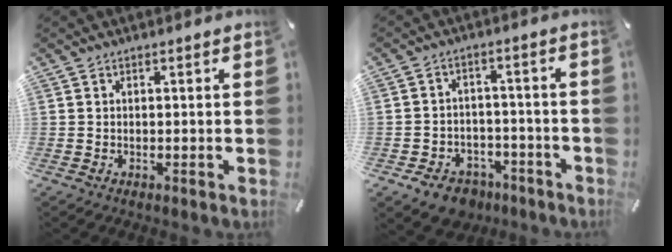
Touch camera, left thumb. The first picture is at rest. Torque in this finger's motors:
{"motor_torque": [-0.09, 0.18, 0.13, 0.13, 0.01]}